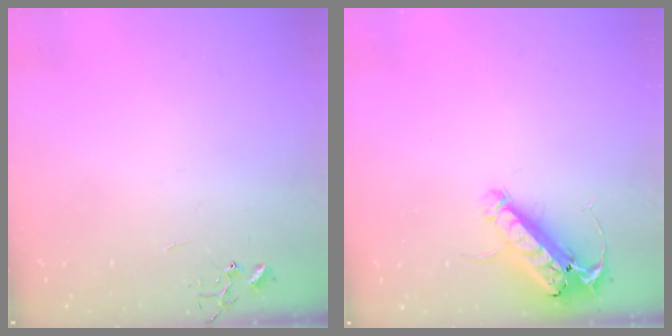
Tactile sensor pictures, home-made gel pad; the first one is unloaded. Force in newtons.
{"total": 15.2, "press": 15.0, "slide": 2.7}